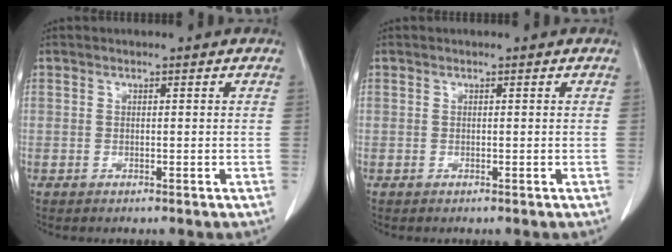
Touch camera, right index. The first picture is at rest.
{"total": 0.0}